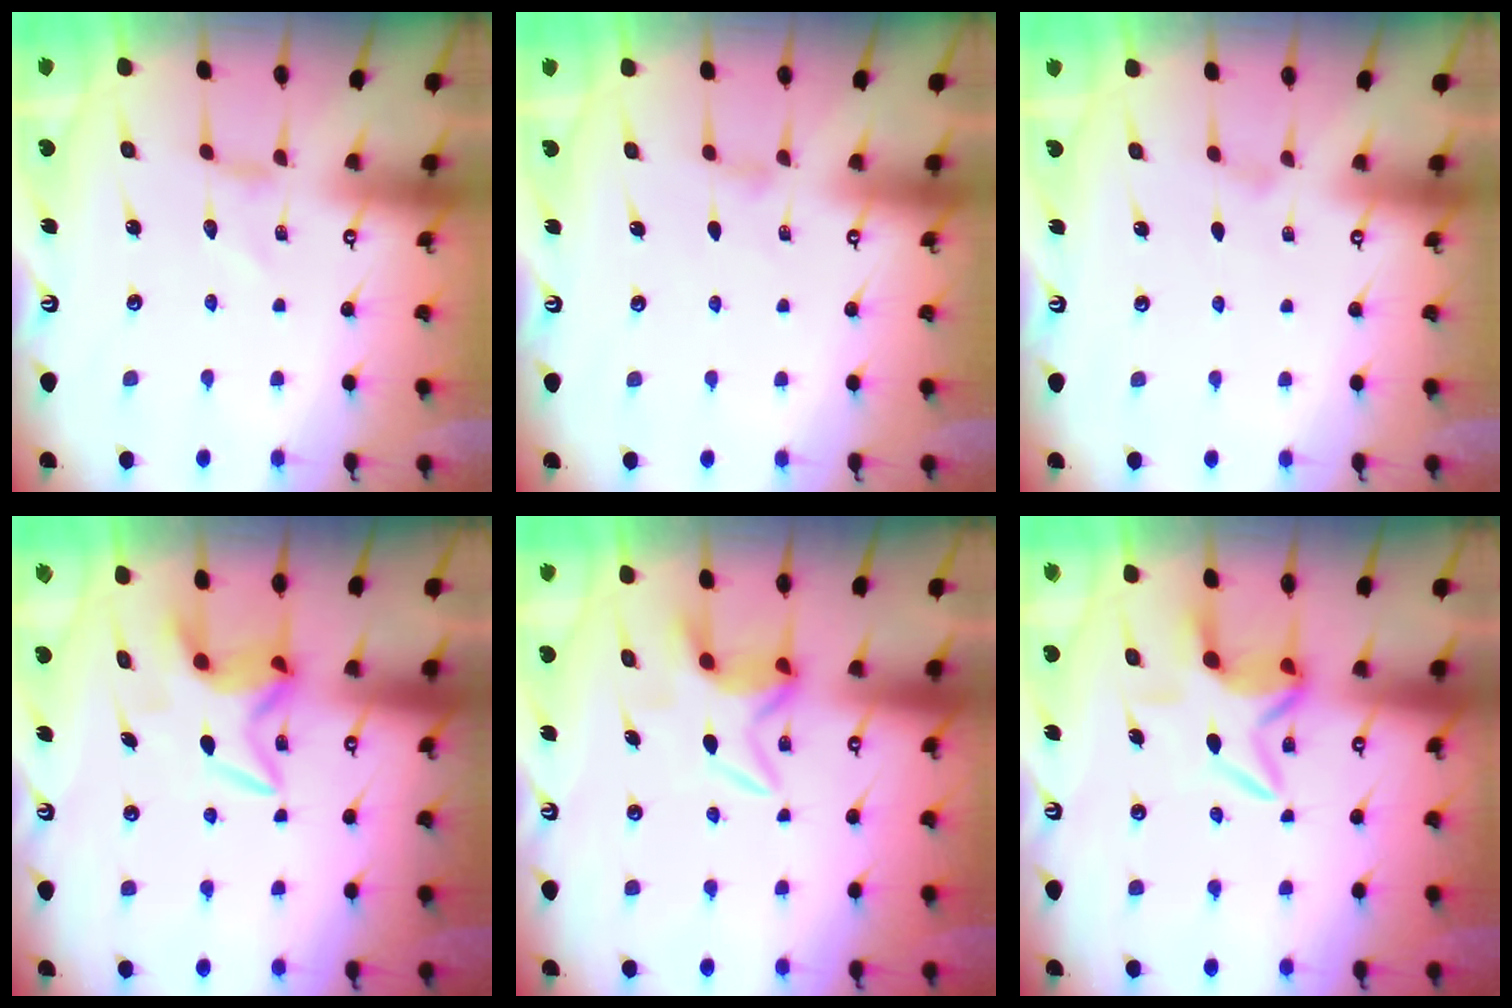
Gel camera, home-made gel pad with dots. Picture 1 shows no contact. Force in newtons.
{"total": 1.1, "press": 1.1, "slide": 0.4}
{"total": 1.0, "press": 1.0, "slide": 0.3}
{"total": 6.6, "press": 6.6, "slide": 0.4}
{"total": 7.6, "press": 7.6, "slide": 0.5}
{"total": 6.4, "press": 6.4, "slide": 0.7}